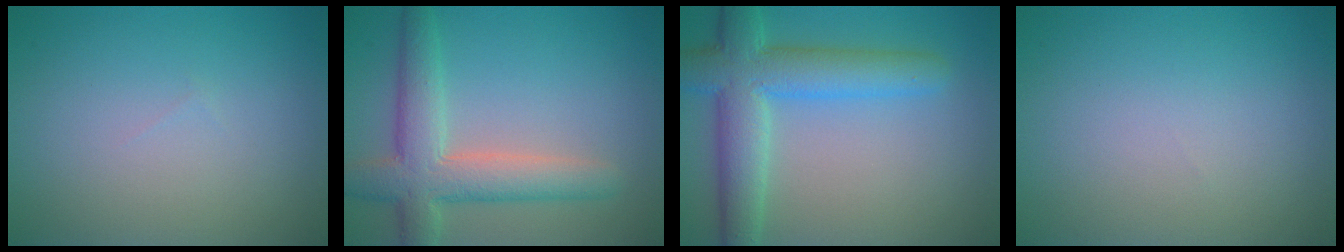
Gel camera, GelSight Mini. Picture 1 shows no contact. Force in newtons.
{"total": 6.0, "press": 6.0, "slide": 0.5}
{"total": 7.1, "press": 7.1, "slide": 0.3}
{"total": 0.0}